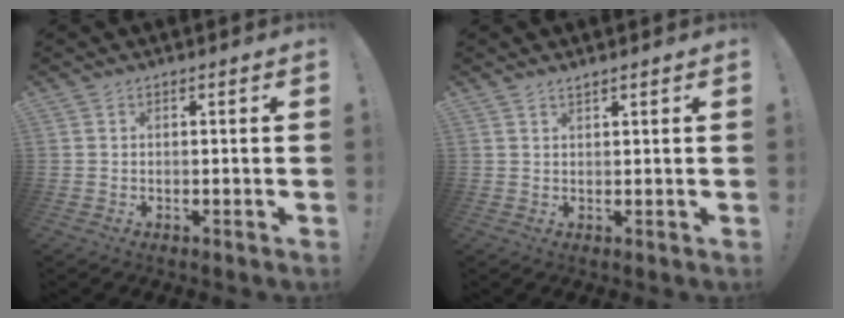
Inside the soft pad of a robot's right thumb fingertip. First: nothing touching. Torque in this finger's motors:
{"motor_torque": [-0.17, -0.21, -0.25, -0.06, 0.01]}